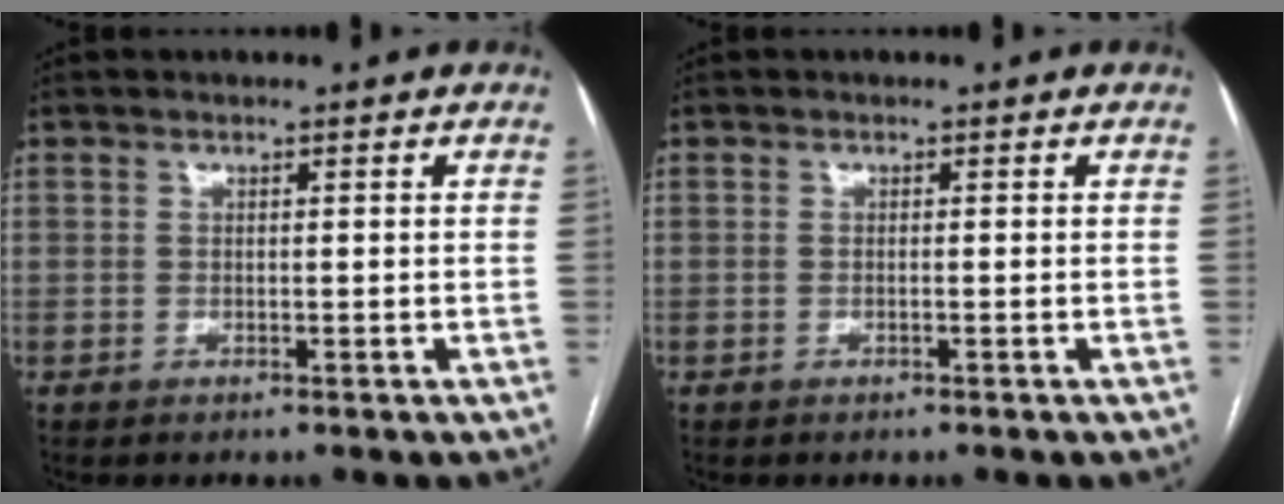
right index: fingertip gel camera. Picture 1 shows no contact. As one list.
[{"total": 0.0}]